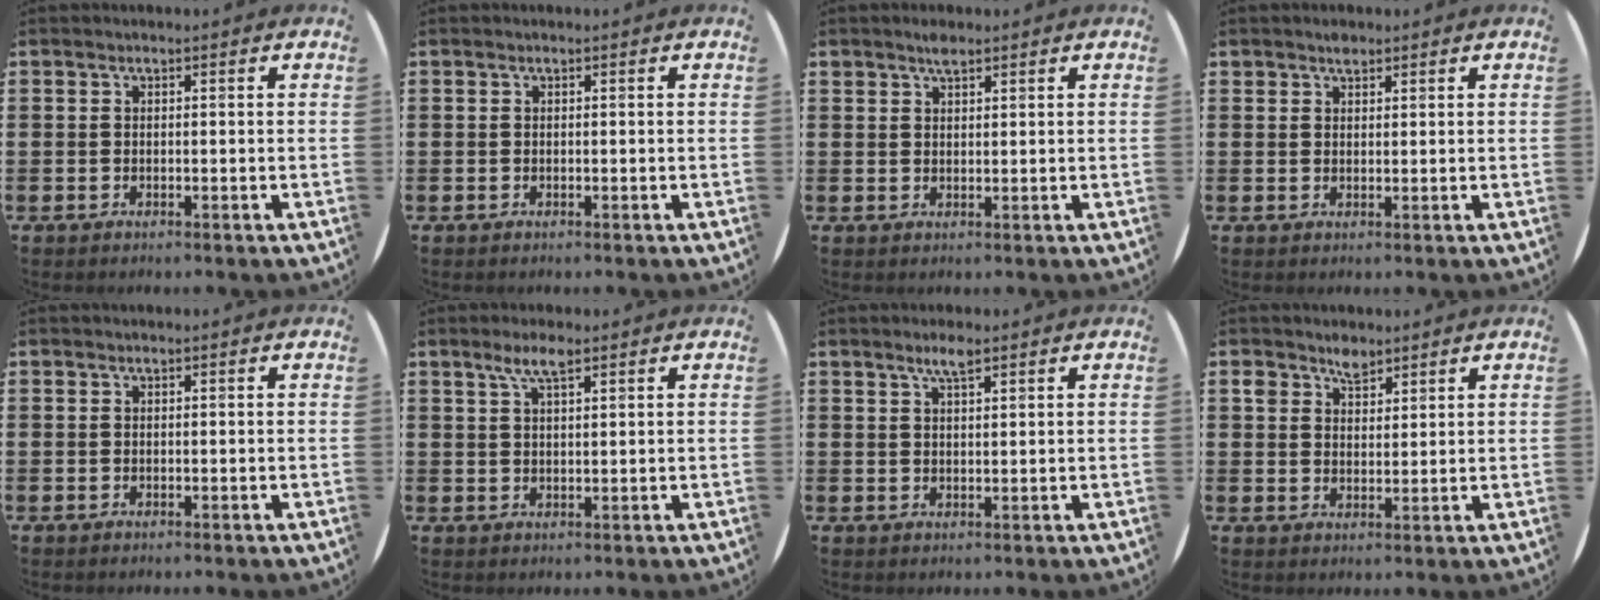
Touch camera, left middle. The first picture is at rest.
{"total": 0.0}
{"total": 1.7, "force": [1.5, 0.7, 0.6], "torque": [-0.006, 0.000, 0.025]}
{"total": 1.5, "force": [1.3, 0.7, 0.1], "torque": [0.012, -0.004, 0.021]}
{"total": 0.0}
{"total": 3.7, "force": [2.5, 1.0, 2.6], "torque": [-0.048, 0.004, 0.042]}
{"total": 2.8, "force": [2.1, 0.5, 1.7], "torque": [-0.029, 0.001, 0.035]}
{"total": 3.1, "force": [2.5, 1.6, 0.9], "torque": [-0.015, 0.002, 0.045]}